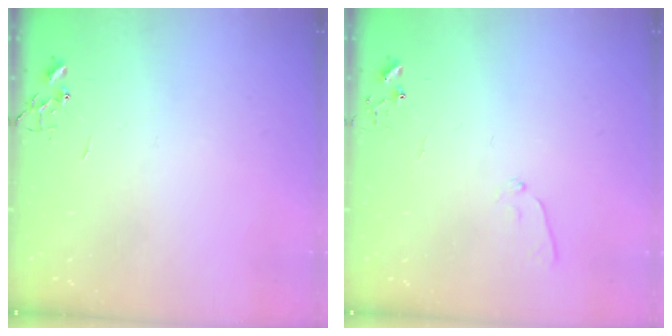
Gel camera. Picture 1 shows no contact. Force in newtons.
{"total": 5.6, "press": 5.6, "slide": 0.6}